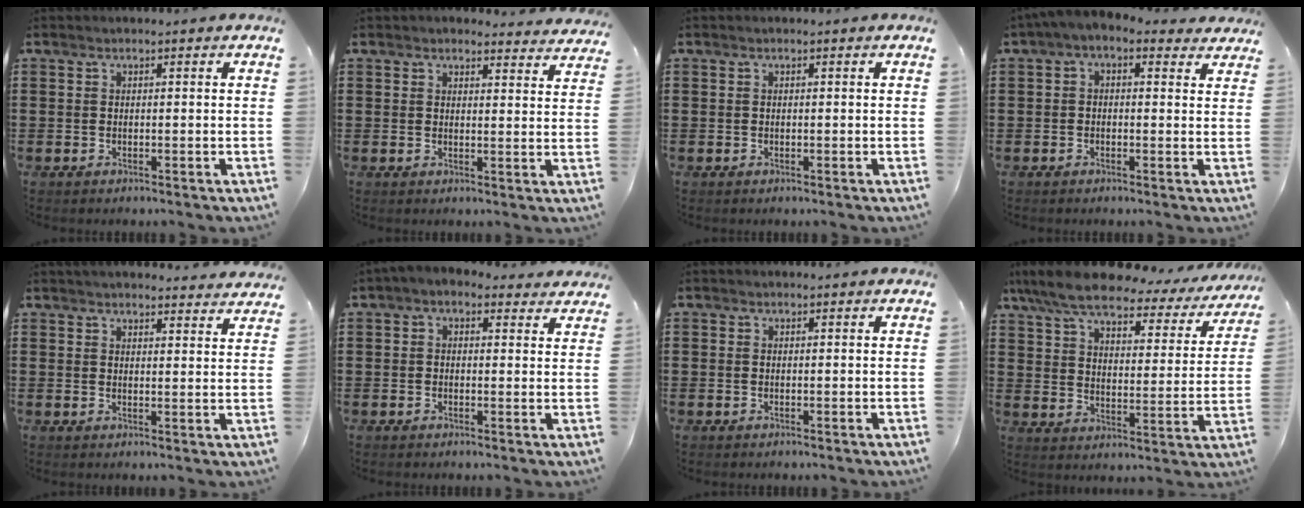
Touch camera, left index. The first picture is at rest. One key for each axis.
{"total": 3.0, "fx": 2.9, "fy": 0.4, "fz": 0.5, "tx": -0.010, "ty": -0.014, "tz": 0.052}
{"total": 0.0}
{"total": 1.8, "fx": 0.1, "fy": 1.1, "fz": 1.4, "tx": -0.032, "ty": 0.003, "tz": -0.003}
{"total": 3.0, "fx": 3.0, "fy": 0.0, "fz": 0.3, "tx": -0.008, "ty": -0.015, "tz": 0.055}
{"total": 2.1, "fx": 1.1, "fy": 1.3, "fz": 1.2, "tx": -0.028, "ty": 0.003, "tz": 0.019}
{"total": 0.0}
{"total": 8.4, "fx": 7.0, "fy": 1.9, "fz": 4.2, "tx": -0.113, "ty": -0.034, "tz": 0.120}